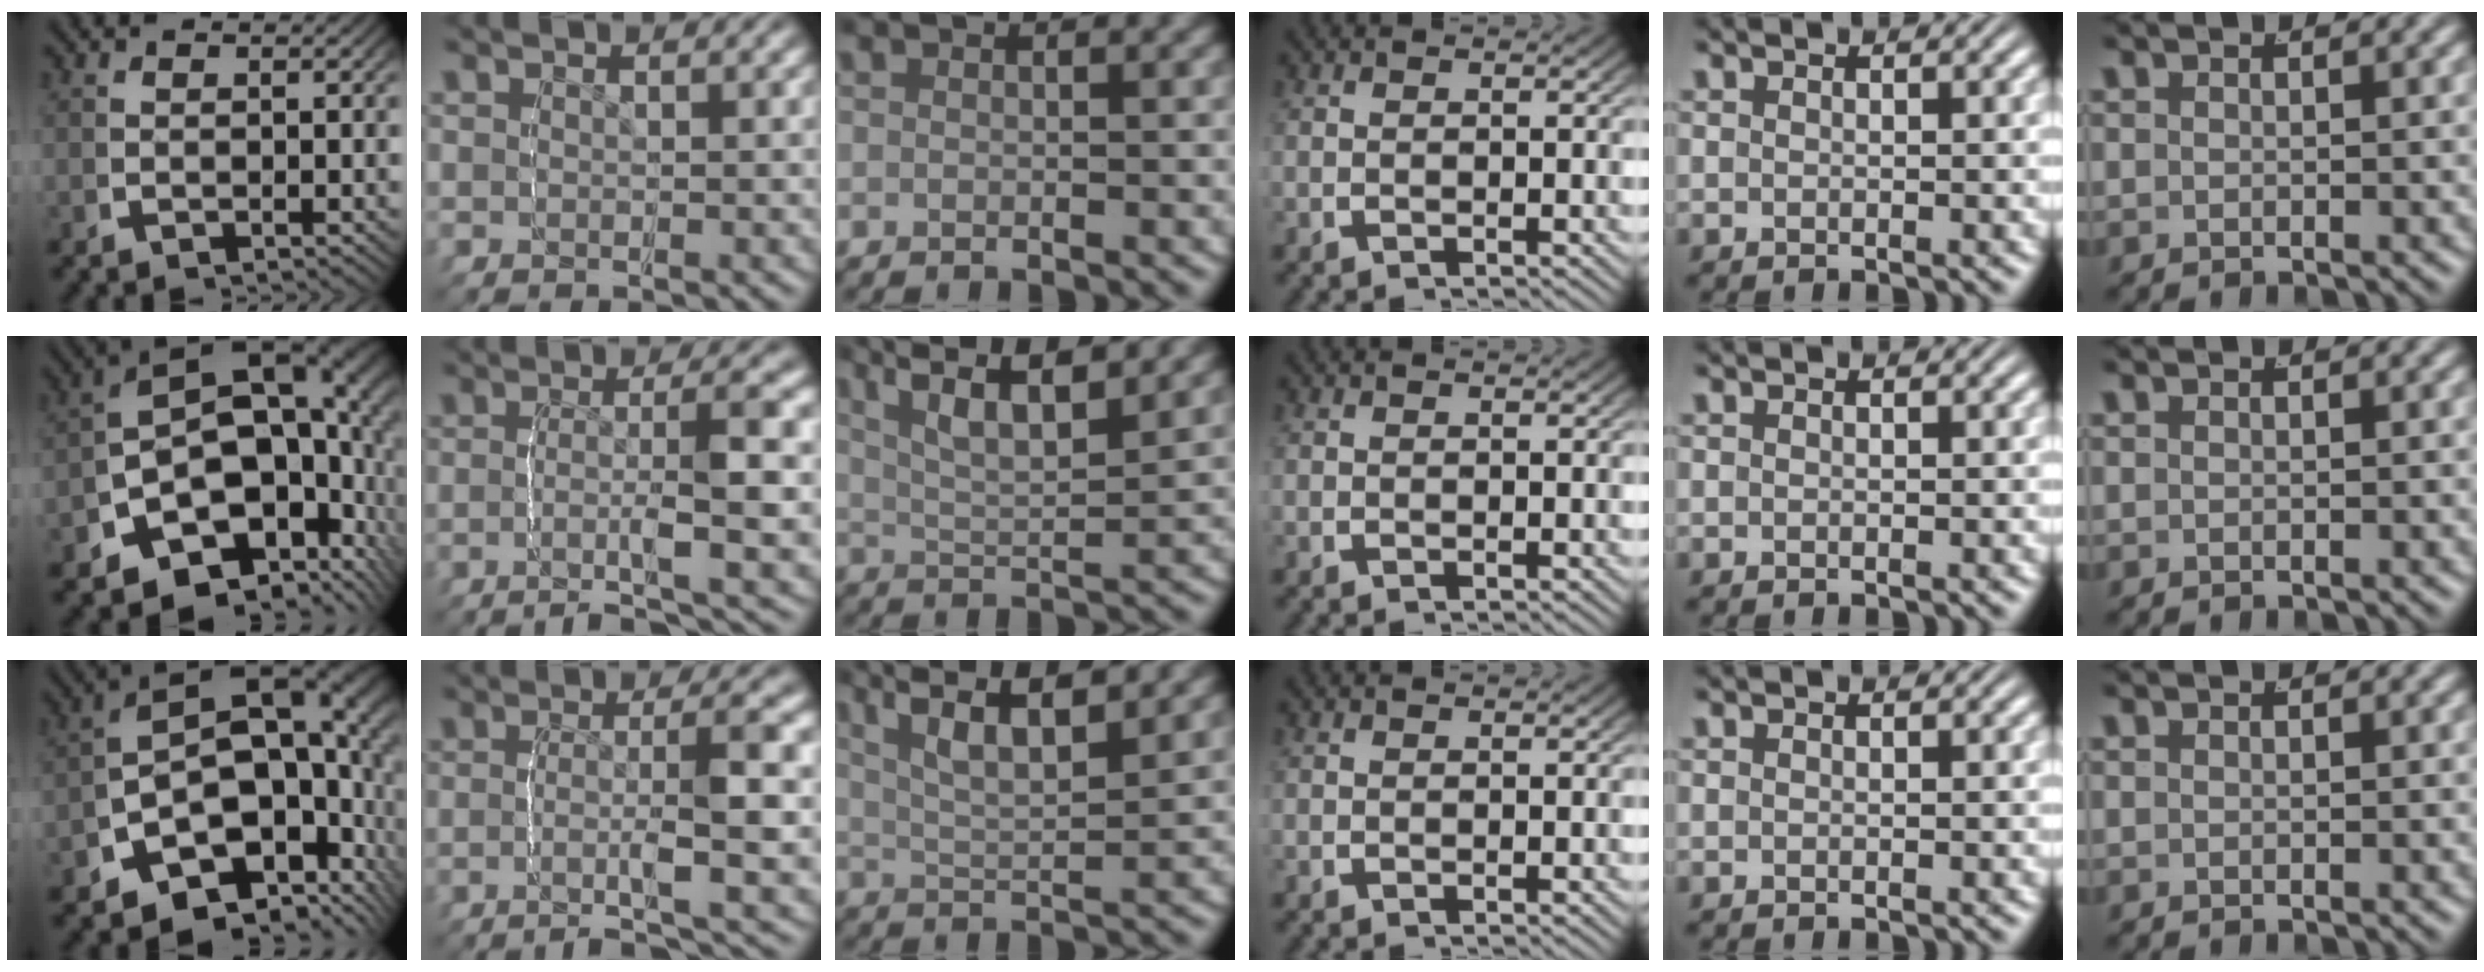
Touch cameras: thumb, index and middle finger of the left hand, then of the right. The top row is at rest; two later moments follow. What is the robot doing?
{"motion": "grasp_and_lifting", "object": "sponge"}